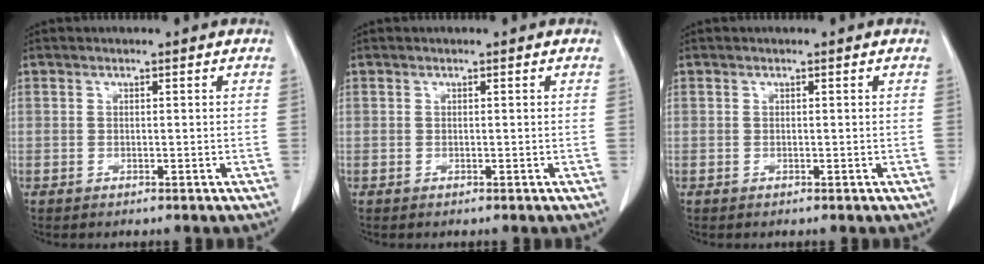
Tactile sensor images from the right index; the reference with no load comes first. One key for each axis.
{"total": 0.0}
{"total": 0.0}